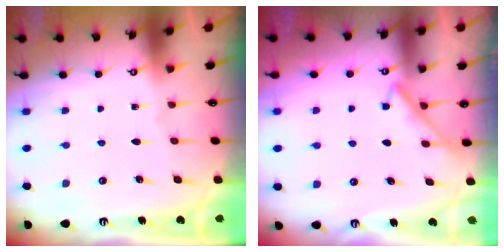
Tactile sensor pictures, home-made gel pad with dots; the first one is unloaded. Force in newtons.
{"total": 3.4, "press": 3.4, "slide": 0.5}